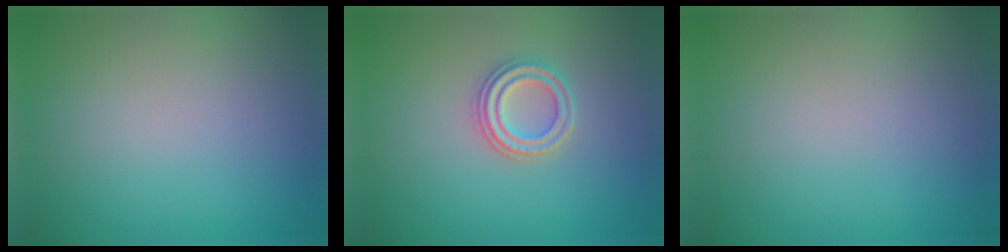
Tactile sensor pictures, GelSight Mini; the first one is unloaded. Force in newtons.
{"total": 2.5, "press": 2.4, "slide": 0.7}
{"total": 0.0}